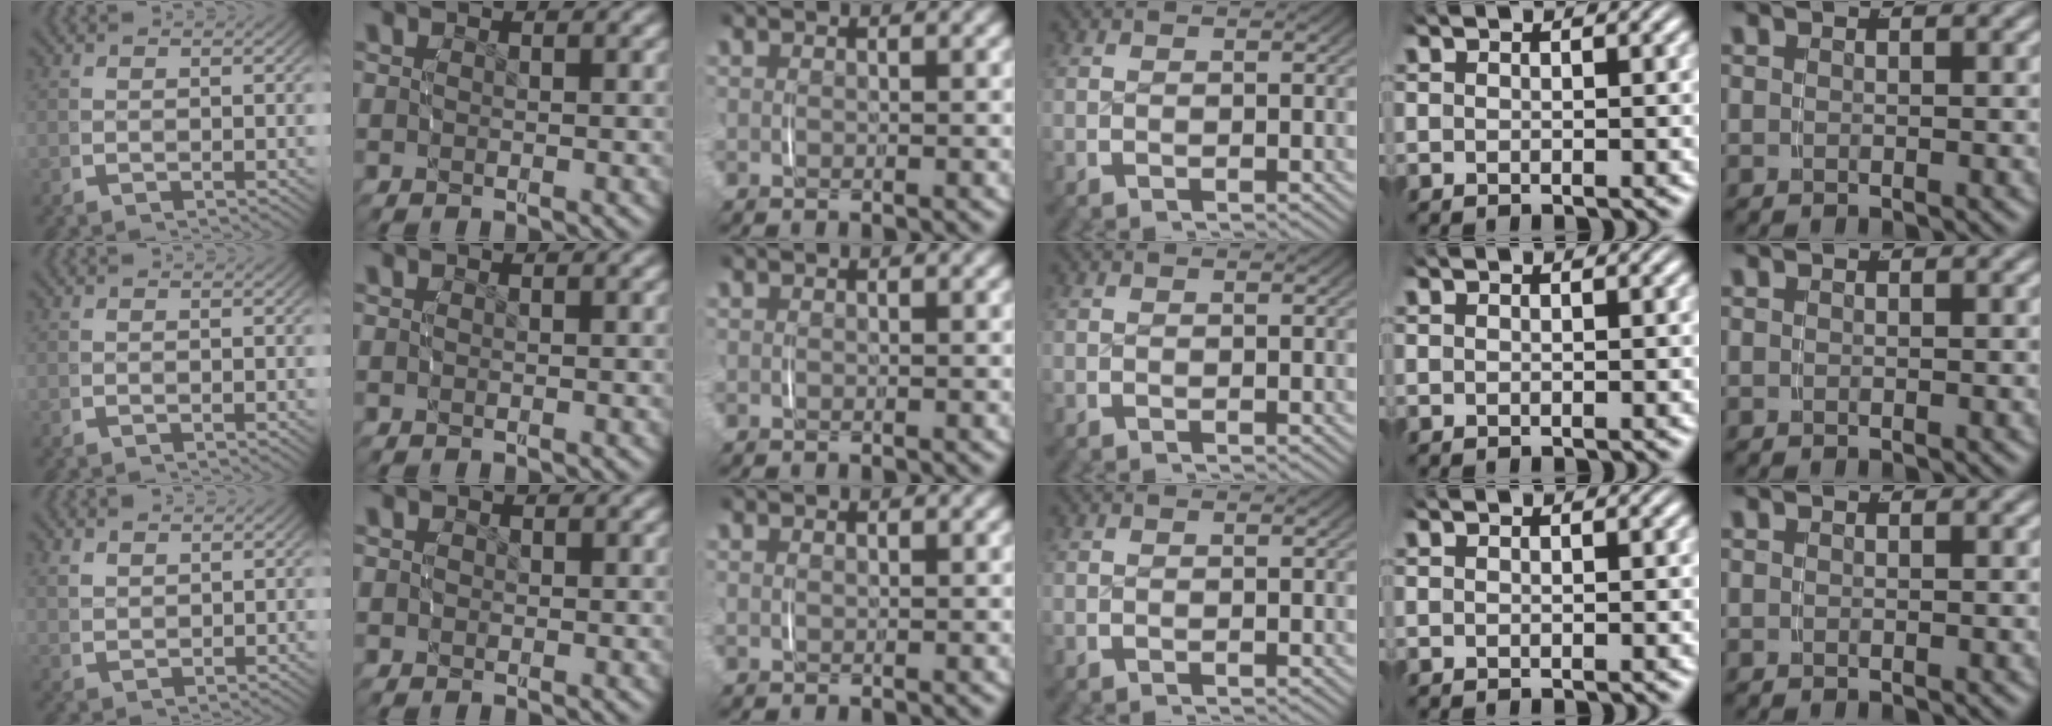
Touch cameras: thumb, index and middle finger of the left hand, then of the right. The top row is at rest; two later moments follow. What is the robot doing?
{"motion": "lift_and_place", "object": "scarf"}